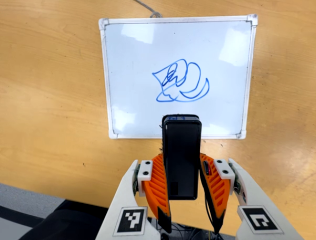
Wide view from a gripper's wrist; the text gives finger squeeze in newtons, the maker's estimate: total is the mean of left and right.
{"total": 5.4, "left": 3.9, "right": 6.8}